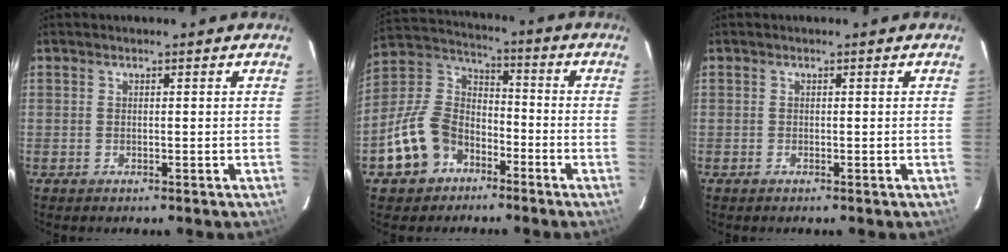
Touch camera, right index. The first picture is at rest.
{"total": 13.8, "force": [-7.4, 10.2, 5.8], "torque": [-0.146, 0.037, -0.116]}
{"total": 0.0}